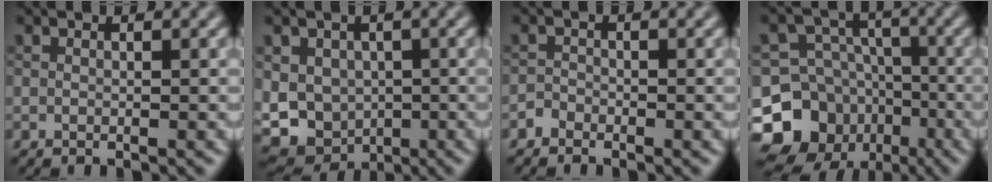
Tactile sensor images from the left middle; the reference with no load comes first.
{"total": 8.7, "force": [-0.8, 7.6, 4.2], "torque": [-0.080, -0.001, -0.030]}
{"total": 1.0, "force": [-0.8, 0.5, 0.0], "torque": [0.000, 0.005, -0.019]}
{"total": 13.0, "force": [-6.5, 10.8, 3.1], "torque": [-0.068, -0.018, -0.124]}